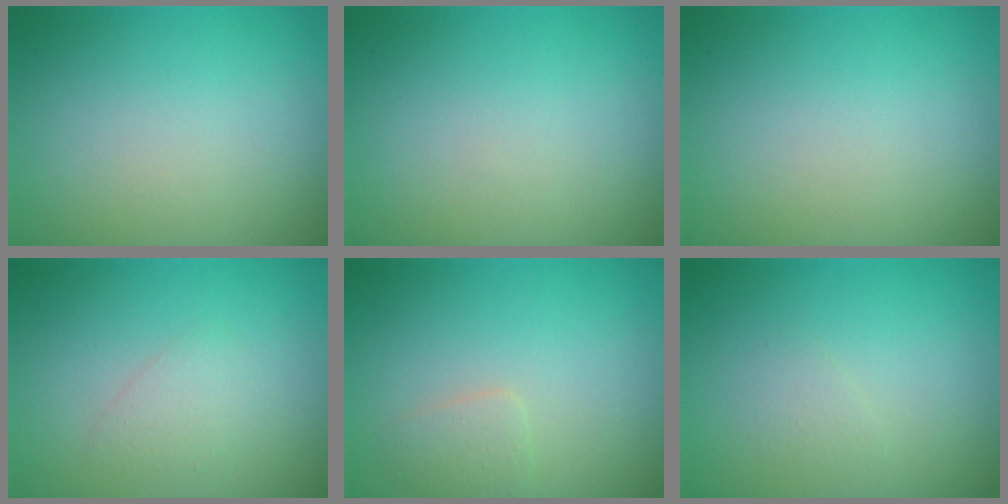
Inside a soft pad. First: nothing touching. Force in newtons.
{"total": 0.0}
{"total": 0.0}
{"total": 1.4, "press": 1.4, "slide": 0.2}
{"total": 1.4, "press": 1.4, "slide": 0.0}
{"total": 0.8, "press": 0.8, "slide": 0.0}